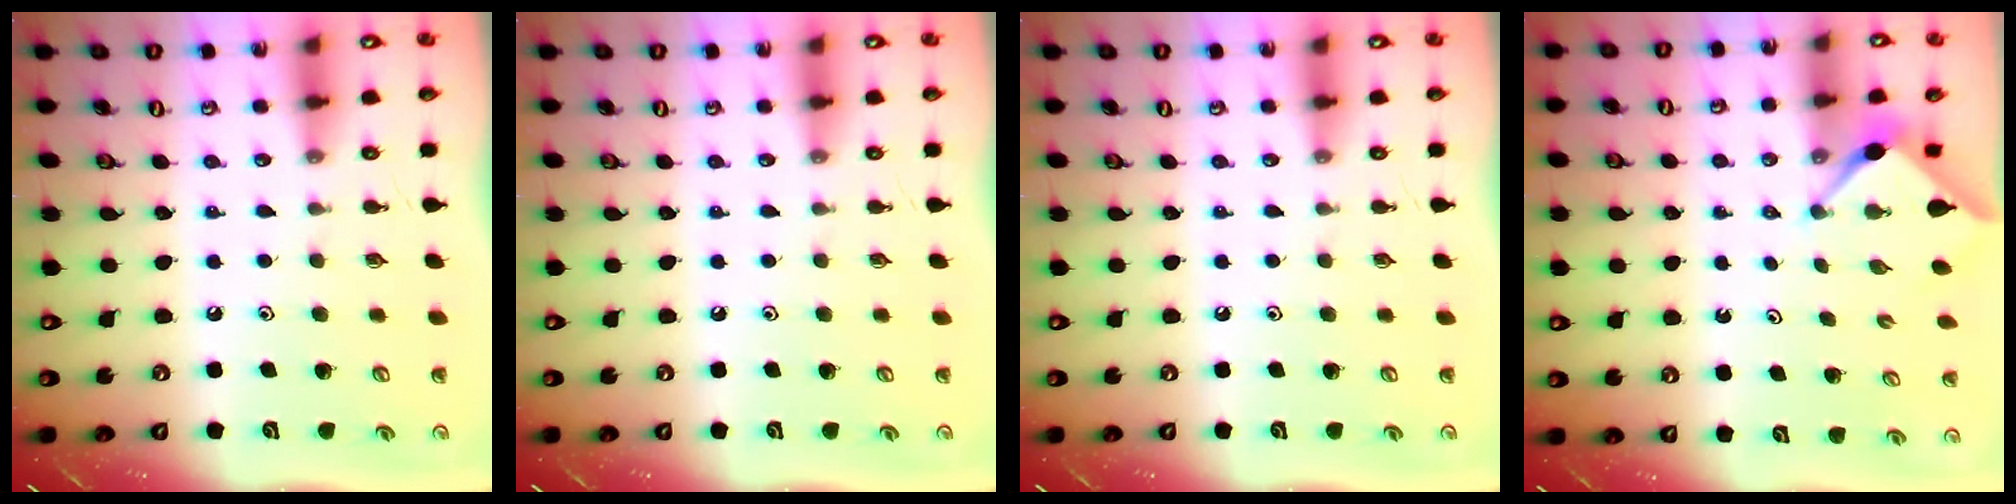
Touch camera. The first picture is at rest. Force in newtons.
{"total": 0.0}
{"total": 0.0}
{"total": 2.9, "press": 2.9, "slide": 0.3}